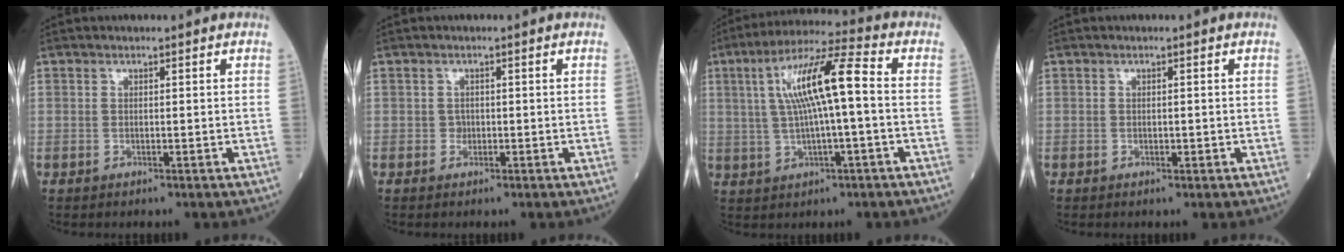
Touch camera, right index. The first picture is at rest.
{"total": 0.9, "force": [-0.2, 0.8, 0.3], "torque": [-0.002, 0.003, -0.003]}
{"total": 12.0, "force": [1.3, 1.2, 11.8], "torque": [-0.217, 0.027, 0.023]}
{"total": 0.8, "force": [-0.2, 0.4, 0.6], "torque": [-0.009, 0.000, -0.001]}